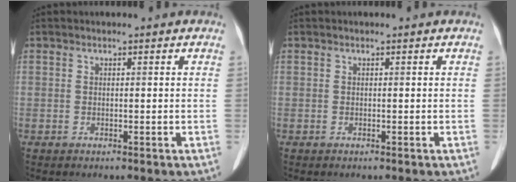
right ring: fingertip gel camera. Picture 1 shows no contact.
{"total": 0.0}